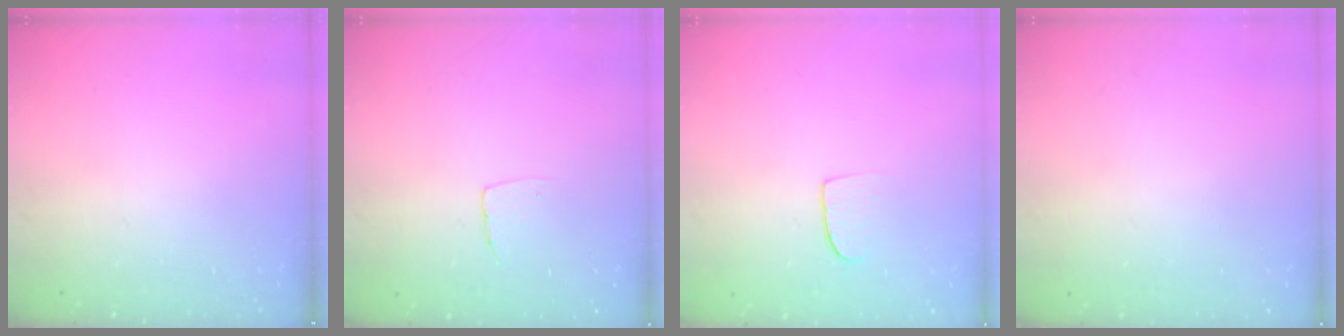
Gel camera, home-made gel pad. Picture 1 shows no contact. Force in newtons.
{"total": 3.7, "press": 3.7, "slide": 0.2}
{"total": 6.4, "press": 6.3, "slide": 0.4}
{"total": 0.0}